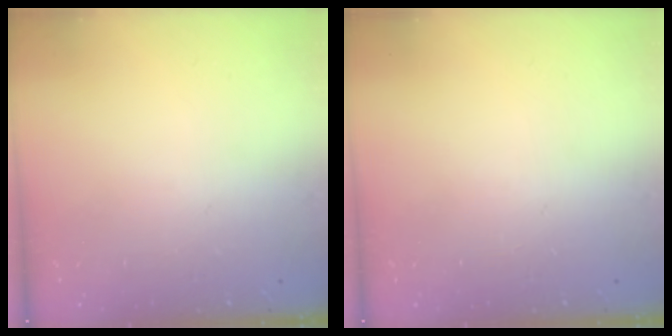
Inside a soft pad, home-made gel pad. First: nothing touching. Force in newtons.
{"total": 0.0}